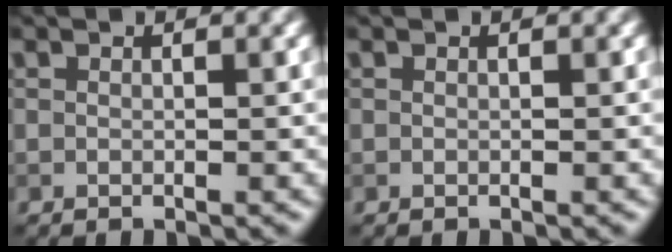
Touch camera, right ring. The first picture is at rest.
{"total": 0.0}